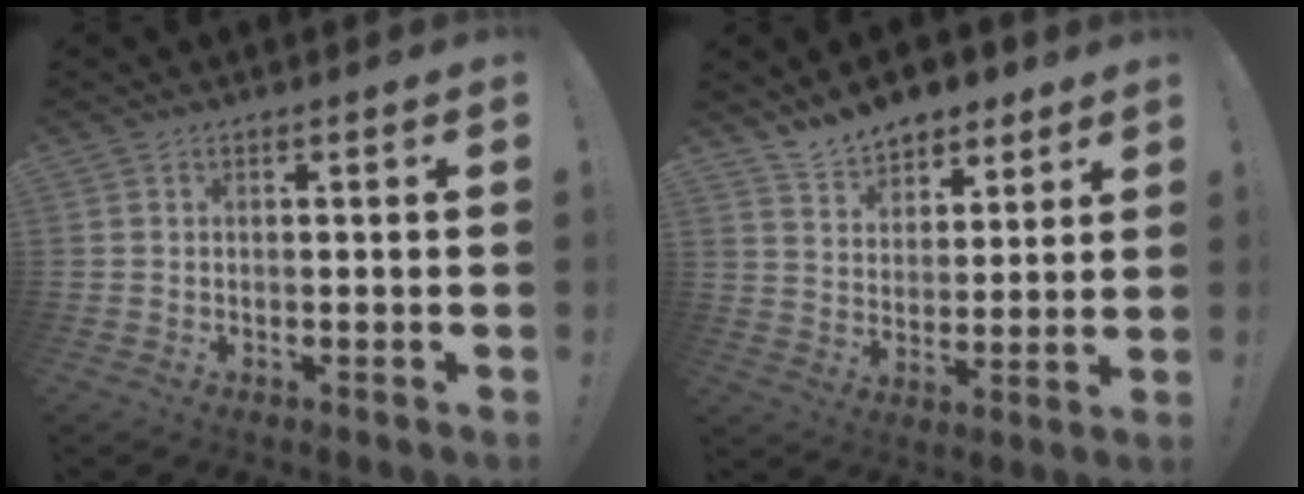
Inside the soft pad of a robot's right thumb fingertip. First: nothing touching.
{"total": 10.2, "force": [8.6, 5.1, 2.2], "torque": [-0.046, -0.061, 0.167]}